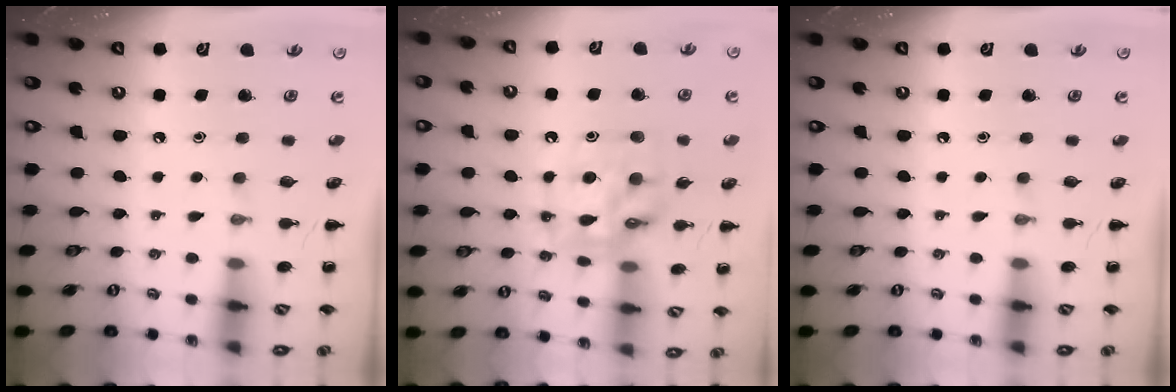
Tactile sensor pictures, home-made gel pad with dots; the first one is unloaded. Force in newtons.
{"total": 14.6, "press": 14.3, "slide": 3.2}
{"total": 0.0}